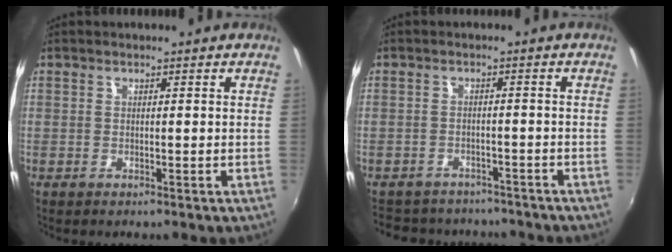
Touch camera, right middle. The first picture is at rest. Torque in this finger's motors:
{"motor_torque": [0.93, -1.21, 0.15, 0.05]}